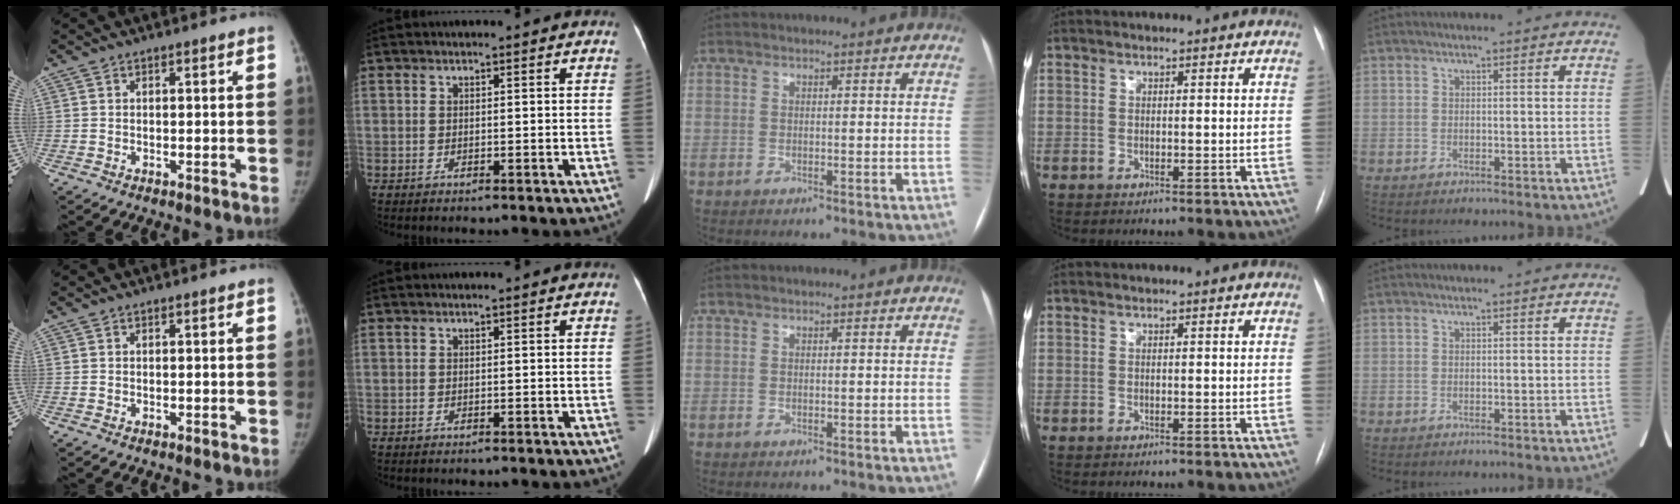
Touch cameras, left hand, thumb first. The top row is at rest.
{}